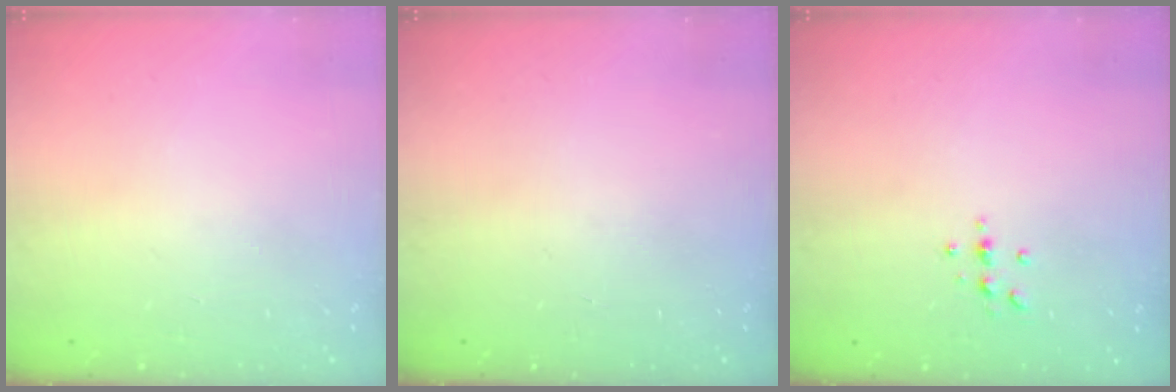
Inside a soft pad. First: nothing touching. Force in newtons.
{"total": 0.0}
{"total": 3.0, "press": 3.0, "slide": 0.4}